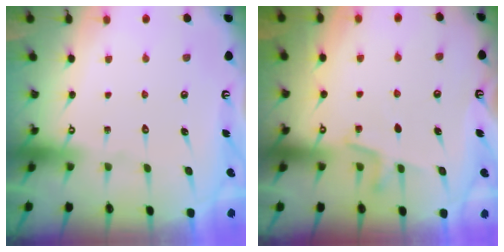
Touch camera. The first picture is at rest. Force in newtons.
{"total": 4.3, "press": 4.1, "slide": 1.2}